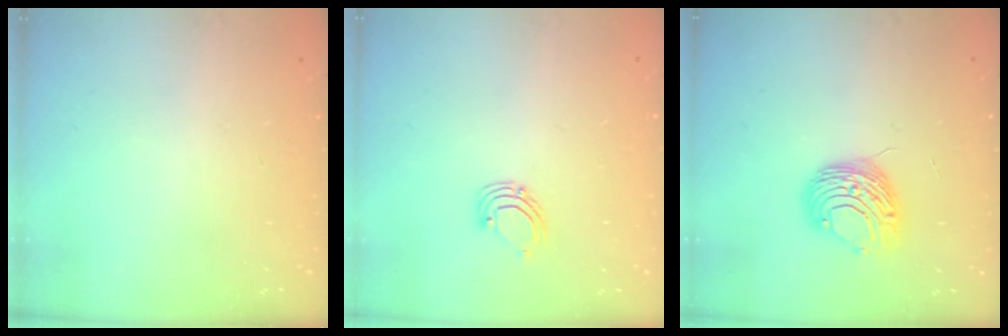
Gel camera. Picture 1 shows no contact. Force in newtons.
{"total": 3.5, "press": 3.5, "slide": 0.2}
{"total": 9.7, "press": 9.7, "slide": 0.6}